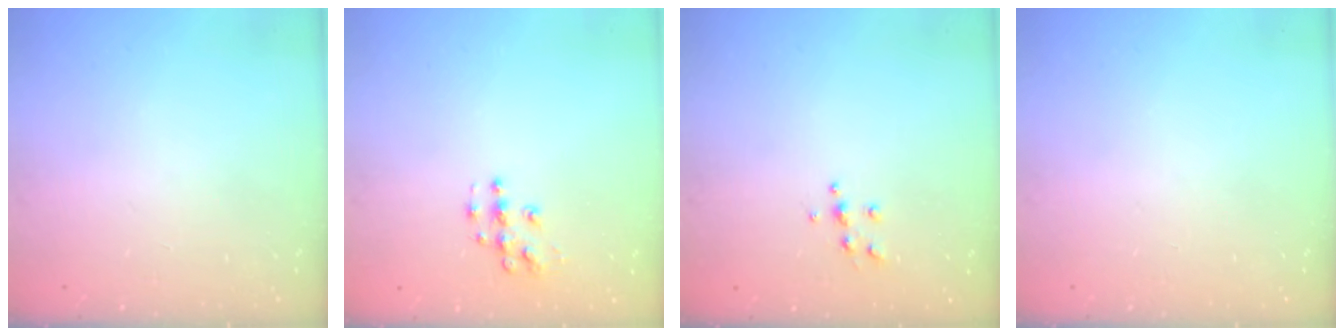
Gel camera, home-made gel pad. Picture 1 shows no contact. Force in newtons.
{"total": 5.9, "press": 5.9, "slide": 0.4}
{"total": 5.5, "press": 5.4, "slide": 0.6}
{"total": 0.0}